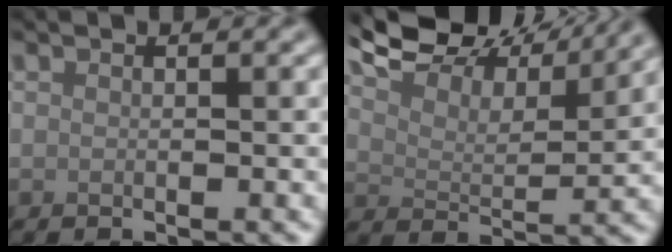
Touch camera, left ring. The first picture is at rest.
{"total": 9.2, "force": [8.2, 2.2, 3.4], "torque": [-0.076, 0.010, 0.121]}